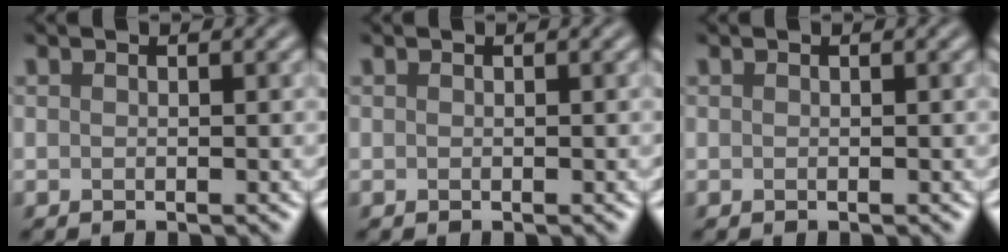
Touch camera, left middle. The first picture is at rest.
{"total": 0.0}
{"total": 0.0}